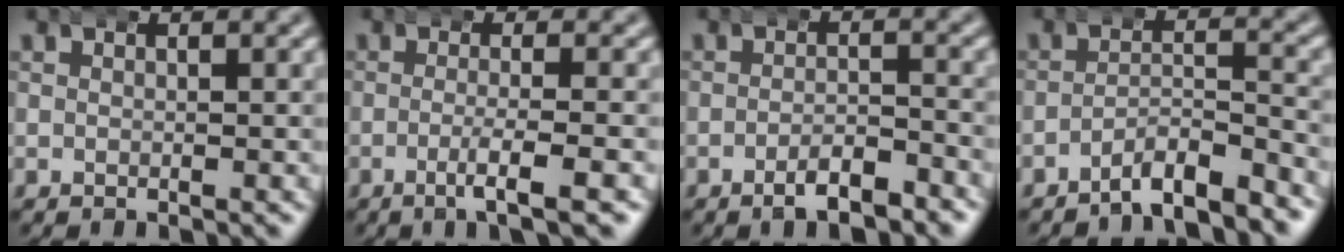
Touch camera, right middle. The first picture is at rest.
{"total": 4.0, "force": [-2.0, 0.1, 3.4], "torque": [-0.064, -0.009, -0.032]}
{"total": 3.9, "force": [-3.3, 0.9, 1.8], "torque": [-0.027, -0.007, -0.057]}
{"total": 5.8, "force": [-5.4, 1.3, 1.8], "torque": [-0.012, -0.007, -0.088]}